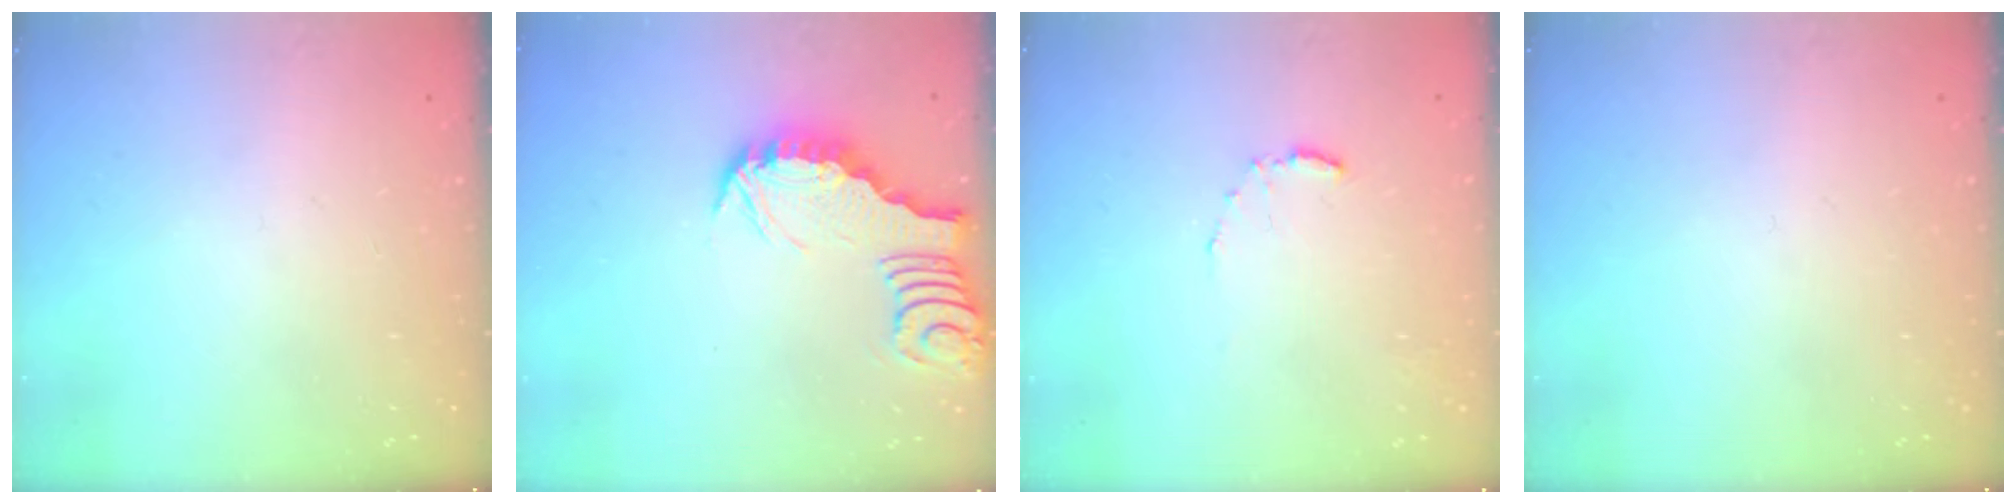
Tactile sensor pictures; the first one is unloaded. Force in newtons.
{"total": 3.1, "press": 3.1, "slide": 0.3}
{"total": 4.6, "press": 4.6, "slide": 0.5}
{"total": 0.0}